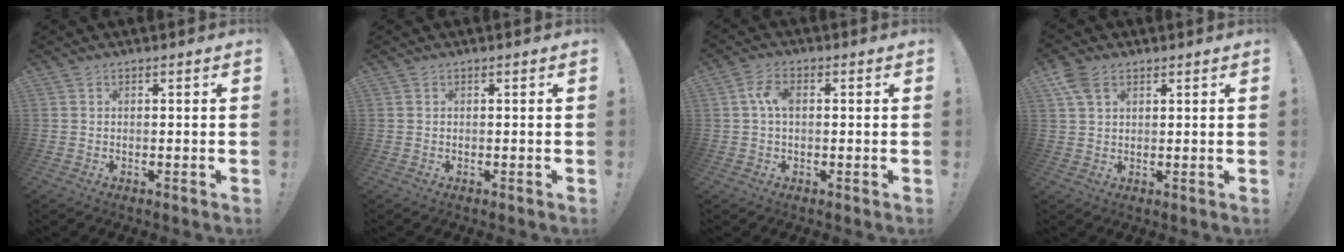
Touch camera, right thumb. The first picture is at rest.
{"total": 0.0}
{"total": 5.2, "force": [0.5, 2.9, 4.3], "torque": [-0.080, 0.007, 0.007]}
{"total": 5.4, "force": [2.9, 3.2, 3.3], "torque": [-0.058, -0.005, 0.056]}